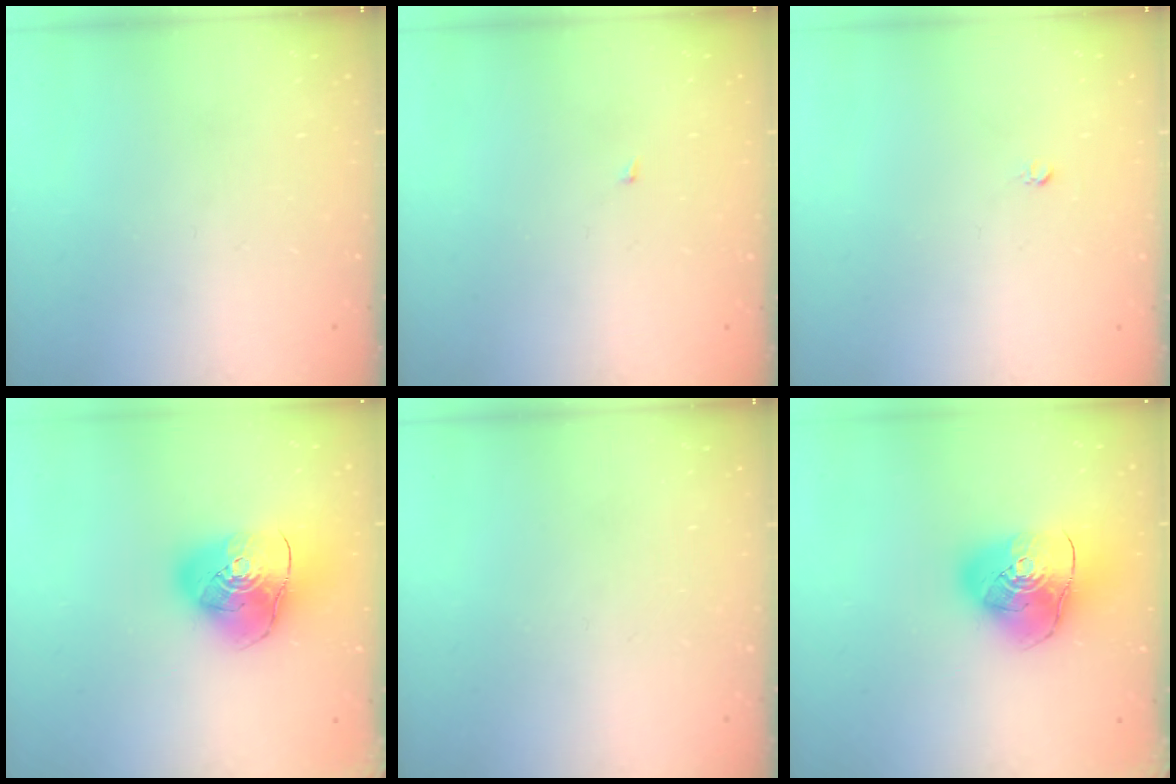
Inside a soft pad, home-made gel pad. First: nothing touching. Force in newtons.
{"total": 1.4, "press": 1.3, "slide": 0.1}
{"total": 2.5, "press": 2.5, "slide": 0.2}
{"total": 14.3, "press": 14.2, "slide": 1.9}
{"total": 0.0}
{"total": 14.3, "press": 14.2, "slide": 1.9}